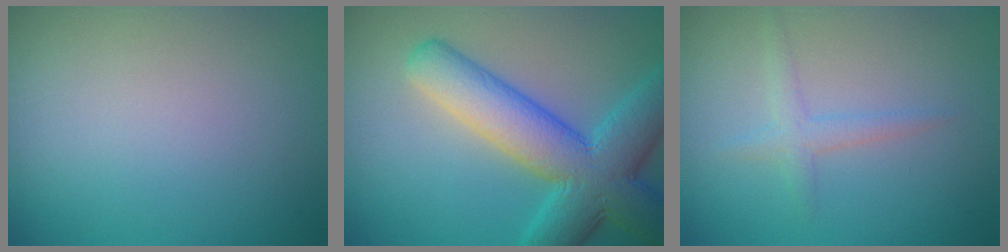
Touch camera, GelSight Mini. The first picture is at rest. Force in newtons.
{"total": 9.4, "press": 9.4, "slide": 0.4}
{"total": 1.6, "press": 1.6, "slide": 0.0}